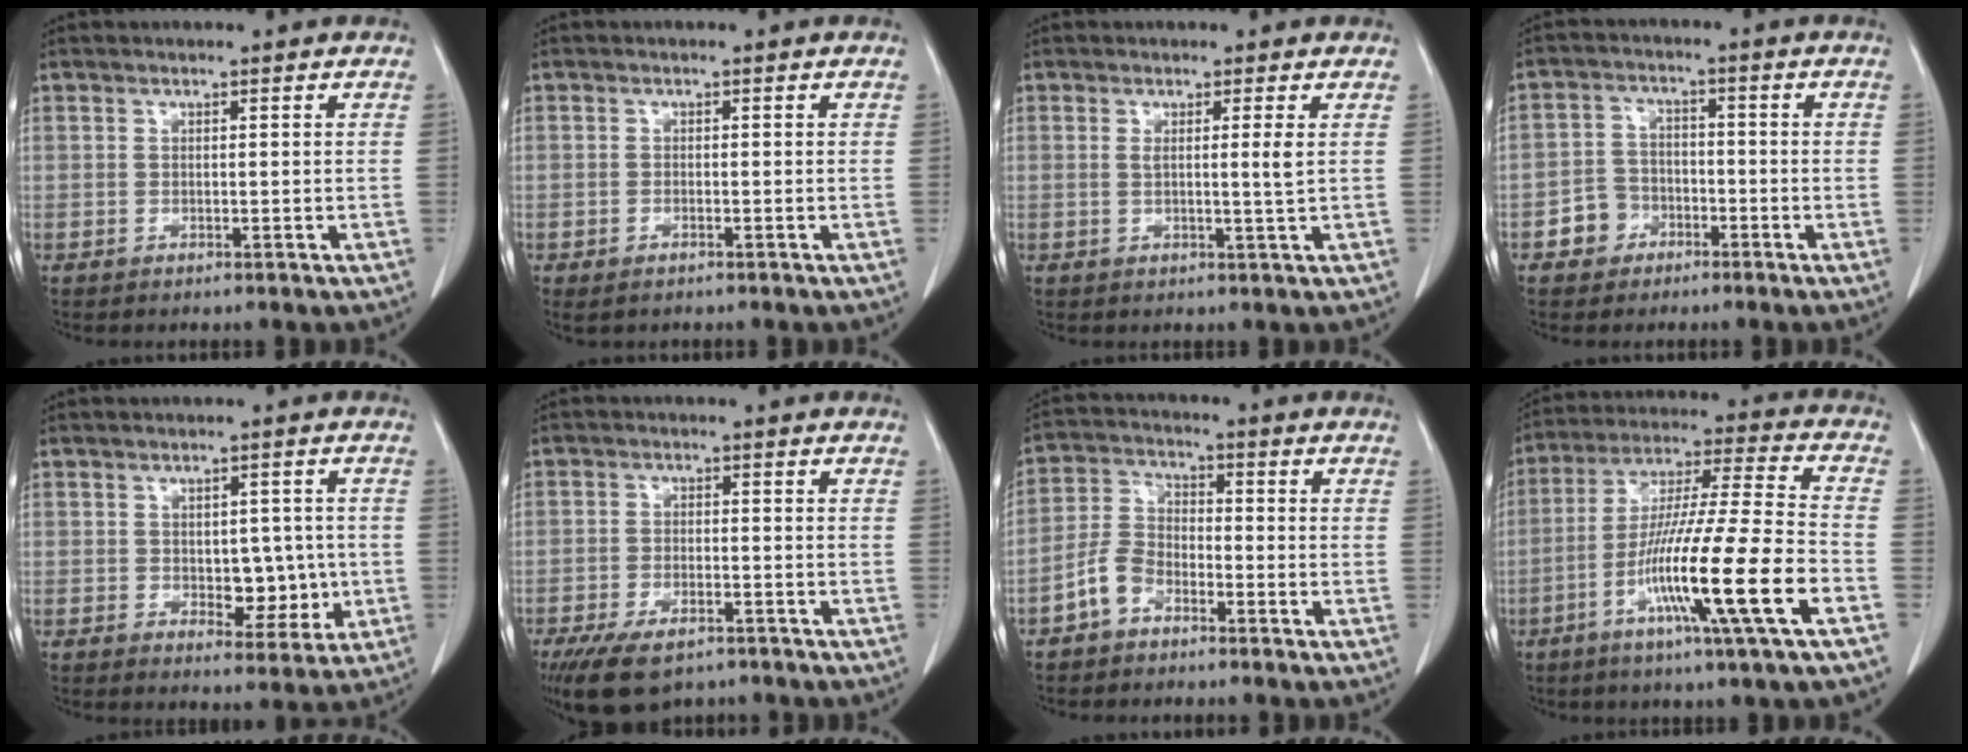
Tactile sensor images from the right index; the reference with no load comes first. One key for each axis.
{"total": 1.2, "fx": -0.7, "fy": 0.6, "fz": 0.8, "tx": -0.019, "ty": -0.002, "tz": -0.005}
{"total": 2.5, "fx": 0.5, "fy": -0.5, "fz": 2.4, "tx": -0.043, "ty": -0.005, "tz": 0.009}
{"total": 4.8, "fx": -2.5, "fy": 4.1, "fz": 0.7, "tx": -0.008, "ty": 0.019, "tz": -0.044}
{"total": 6.0, "fx": -0.5, "fy": 3.6, "fz": 4.8, "tx": -0.052, "ty": 0.004, "tz": 0.002}
{"total": 9.6, "fx": -6.9, "fy": 4.1, "fz": 5.3, "tx": -0.093, "ty": -0.009, "tz": -0.110}
{"total": 5.5, "fx": -3.3, "fy": 3.4, "fz": 2.8, "tx": -0.067, "ty": 0.015, "tz": -0.071}
{"total": 18.6, "fx": -7.2, "fy": -0.9, "fz": 17.1, "tx": -0.322, "ty": -0.025, "tz": -0.133}